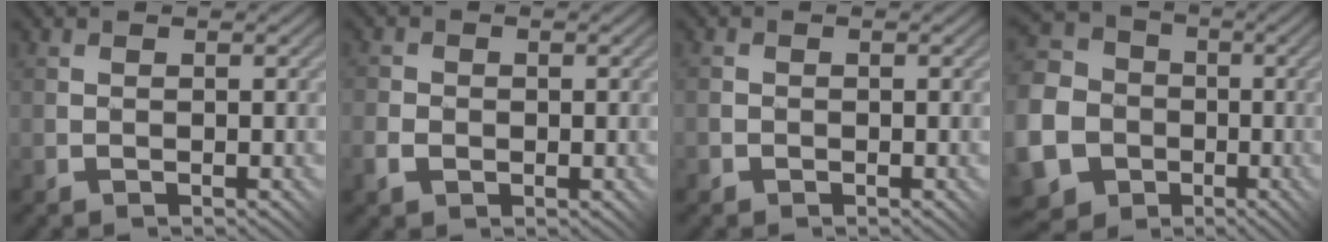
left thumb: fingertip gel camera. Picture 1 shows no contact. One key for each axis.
{"total": 3.0, "fx": -1.1, "fy": 2.4, "fz": 1.4, "tx": -0.032, "ty": -0.006, "tz": -0.027}
{"total": 1.2, "fx": -0.5, "fy": 1.1, "fz": -0.3, "tx": 0.011, "ty": 0.006, "tz": -0.016}
{"total": 20.6, "fx": -5.6, "fy": 18.9, "fz": 6.1, "tx": -0.224, "ty": -0.038, "tz": -0.127}